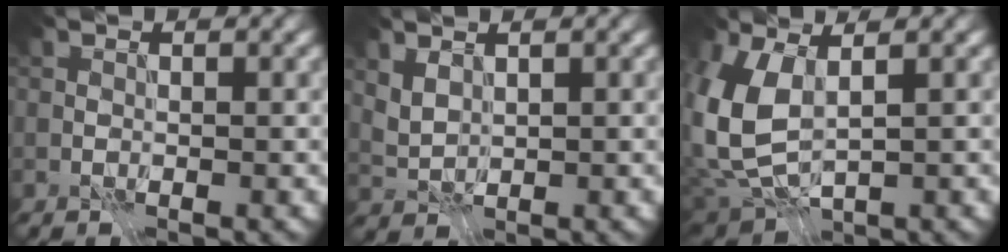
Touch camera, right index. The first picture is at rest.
{"total": 2.1, "force": [1.4, 1.2, 1.2], "torque": [-0.029, 0.000, 0.034]}
{"total": 7.6, "force": [1.3, 4.2, 6.3], "torque": [-0.161, -0.010, 0.028]}